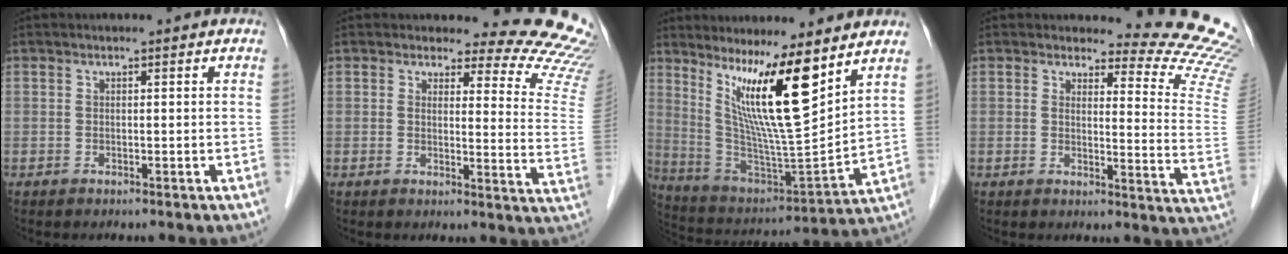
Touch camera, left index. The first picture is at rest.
{"total": 15.1, "force": [14.7, 2.4, 2.7], "torque": [0.000, -0.124, 0.121]}
{"total": 15.2, "force": [9.3, 0.7, 12.0], "torque": [-0.225, -0.020, 0.175]}
{"total": 14.5, "force": [14.4, 0.4, 1.9], "torque": [0.001, -0.152, 0.125]}